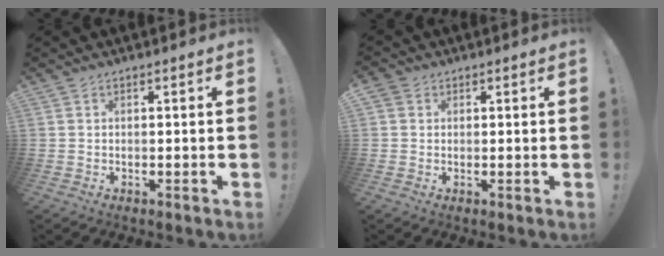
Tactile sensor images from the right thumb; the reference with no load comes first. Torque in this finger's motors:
{"motor_torque": [0.58, 0.68, 0.26, -0.28, 0.03]}